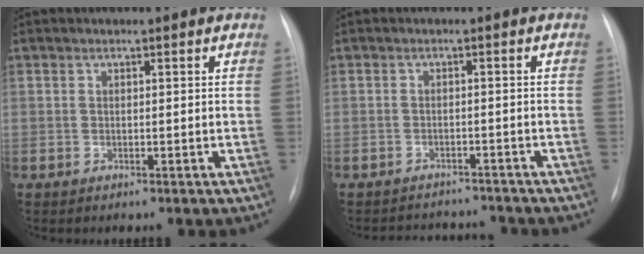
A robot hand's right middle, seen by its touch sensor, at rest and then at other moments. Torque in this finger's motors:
{"motor_torque": [0.03, -0.08, -0.02, -0.01]}